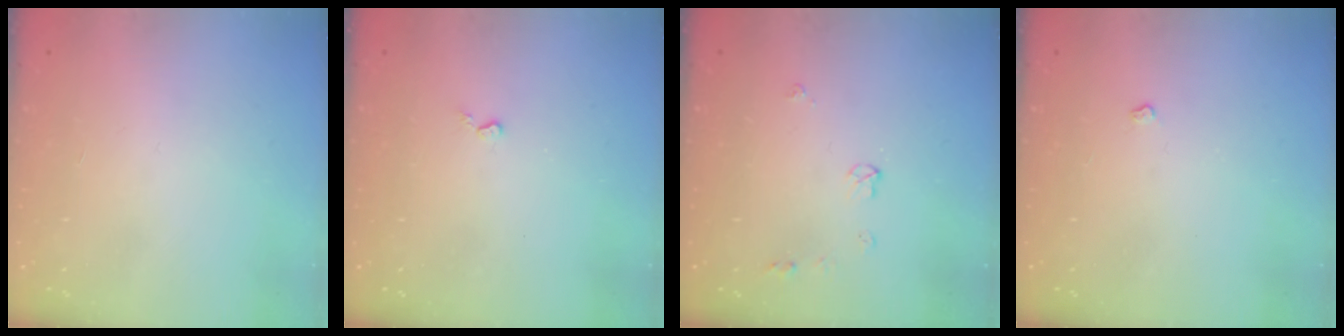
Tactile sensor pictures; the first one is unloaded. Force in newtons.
{"total": 3.1, "press": 3.1, "slide": 0.5}
{"total": 4.5, "press": 4.5, "slide": 0.6}
{"total": 3.2, "press": 3.2, "slide": 0.5}